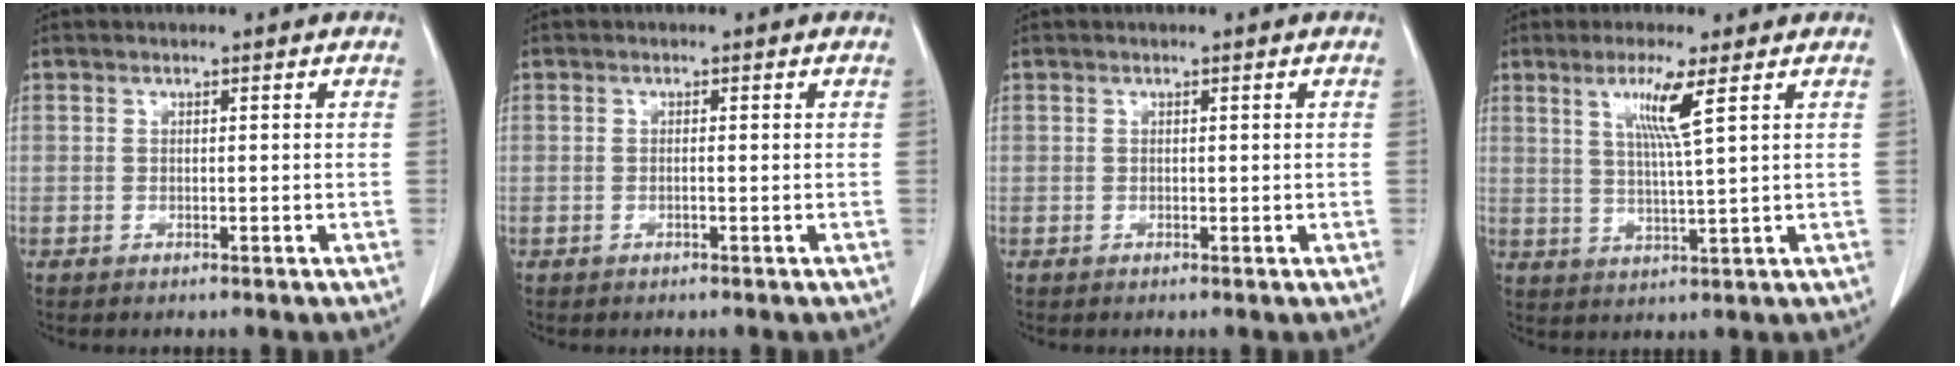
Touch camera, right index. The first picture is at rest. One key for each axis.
{"total": 0.5, "fx": -0.2, "fy": 0.0, "fz": 0.5, "tx": -0.008, "ty": 0.001, "tz": -0.002}
{"total": 0.0}
{"total": 6.1, "fx": 2.8, "fy": -0.9, "fz": 5.4, "tx": -0.102, "ty": -0.007, "tz": 0.052}